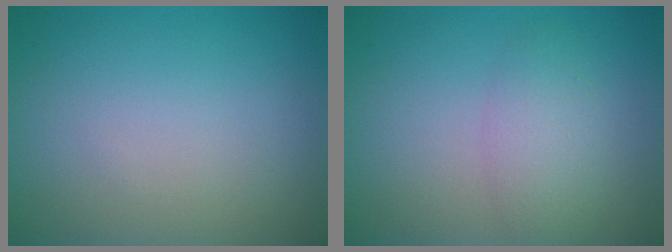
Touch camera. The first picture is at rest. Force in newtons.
{"total": 2.7, "press": 2.7, "slide": 0.2}